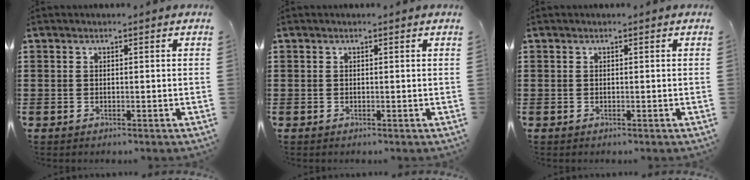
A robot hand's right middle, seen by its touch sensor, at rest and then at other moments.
{"total": 0.0}
{"total": 0.0}